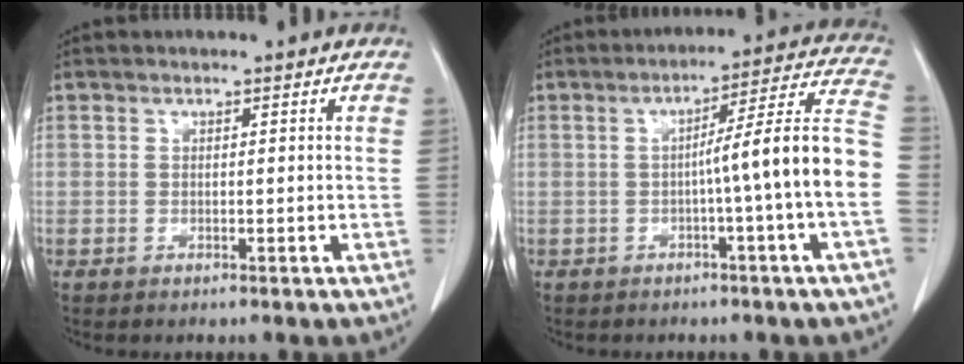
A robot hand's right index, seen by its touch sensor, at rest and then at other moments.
{"total": 12.0, "force": [-2.2, -1.8, 11.7], "torque": [-0.160, 0.023, -0.035]}